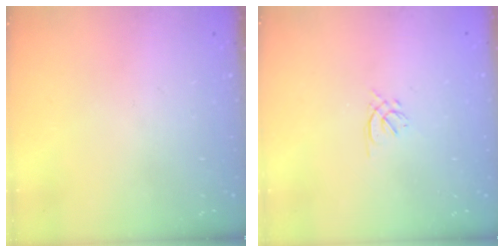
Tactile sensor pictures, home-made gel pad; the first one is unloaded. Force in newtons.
{"total": 1.6, "press": 1.5, "slide": 0.5}